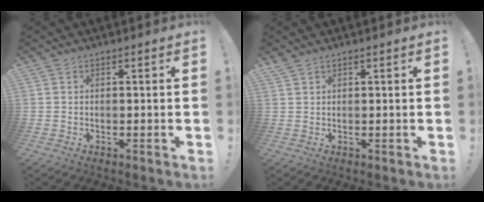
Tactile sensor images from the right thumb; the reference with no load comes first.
{"total": 1.5, "force": [1.2, 0.5, 0.7], "torque": [-0.018, -0.002, 0.024]}